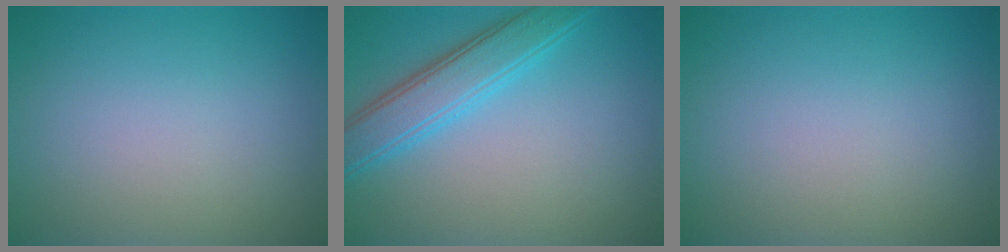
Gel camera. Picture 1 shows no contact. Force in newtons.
{"total": 4.4, "press": 4.4, "slide": 0.1}
{"total": 0.0}